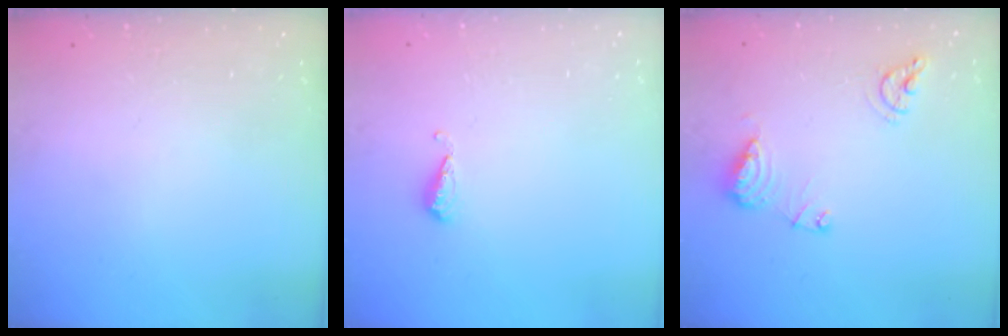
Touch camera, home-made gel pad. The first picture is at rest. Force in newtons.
{"total": 4.9, "press": 4.9, "slide": 0.5}
{"total": 10.5, "press": 10.4, "slide": 1.1}